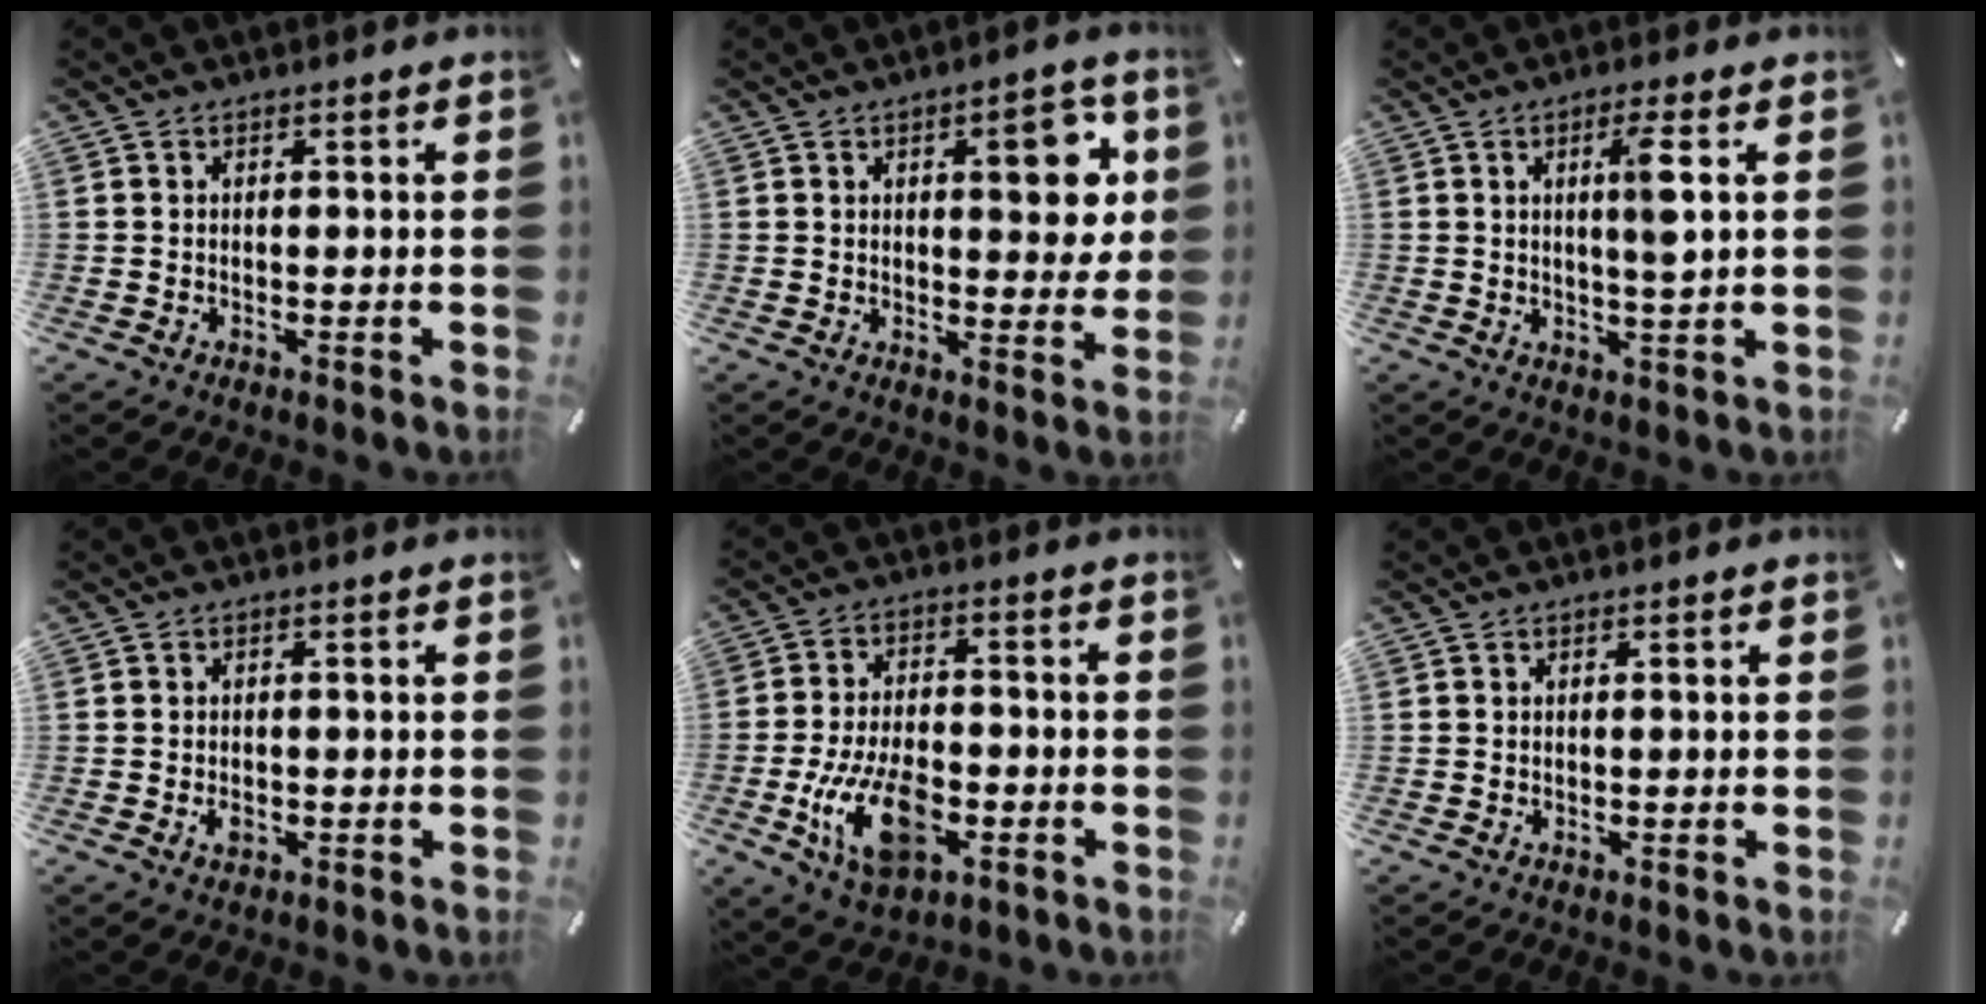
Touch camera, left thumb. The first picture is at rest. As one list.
[{"total": 11.2, "force": [3.9, 4.9, 9.3], "torque": [-0.108, -0.015, 0.057]}, {"total": 6.1, "force": [1.5, 0.3, 5.9], "torque": [-0.102, -0.009, 0.016]}, {"total": 1.8, "force": [-0.6, 1.2, 1.2], "torque": [-0.030, -0.001, -0.013]}, {"total": 14.1, "force": [-4.9, 8.1, 10.5], "torque": [-0.206, 0.009, -0.084]}, {"total": 0.0}]